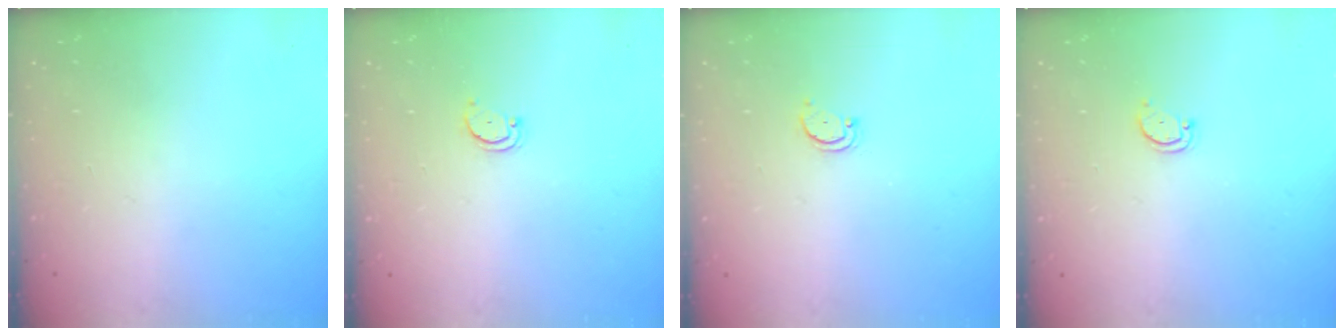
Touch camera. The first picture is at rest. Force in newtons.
{"total": 2.3, "press": 2.3, "slide": 0.2}
{"total": 2.5, "press": 2.4, "slide": 0.5}
{"total": 2.3, "press": 2.3, "slide": 0.4}